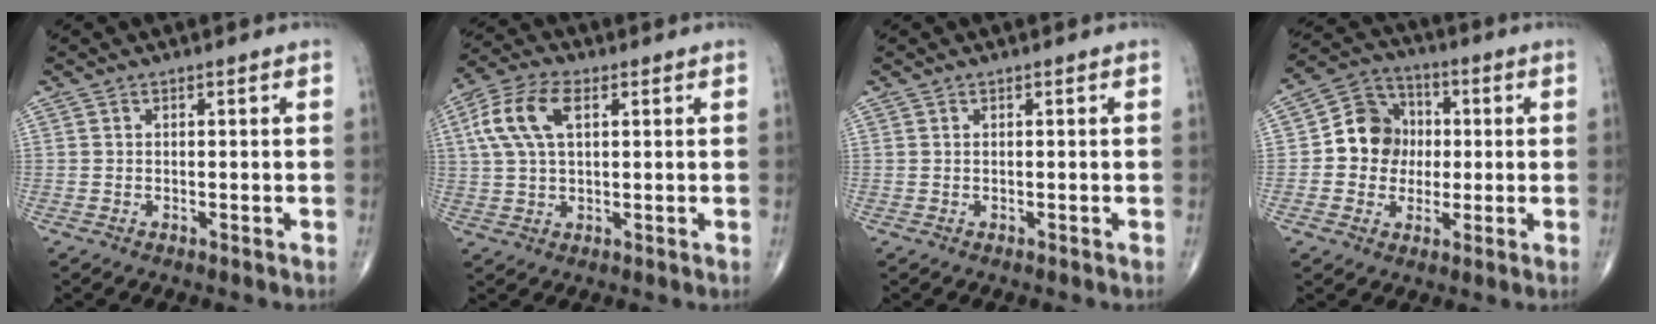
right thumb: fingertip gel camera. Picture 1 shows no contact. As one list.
[{"total": 10.2, "force": [3.0, 5.3, 8.1], "torque": [-0.178, 0.019, 0.056]}, {"total": 0.0}, {"total": 10.6, "force": [0.1, 9.5, 4.6], "torque": [-0.036, 0.022, -0.009]}]